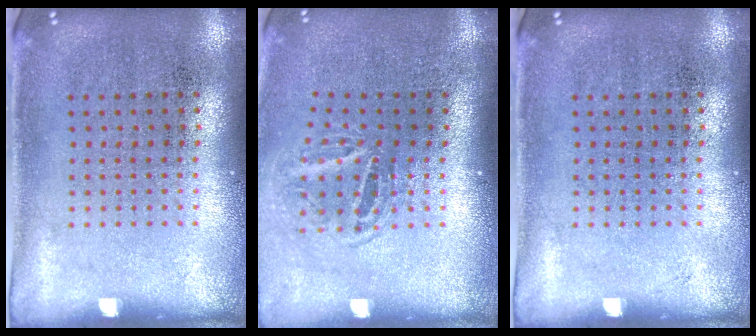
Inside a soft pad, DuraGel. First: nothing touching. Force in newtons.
{"total": 1.7, "press": 1.2, "slide": 1.3}
{"total": 0.0}